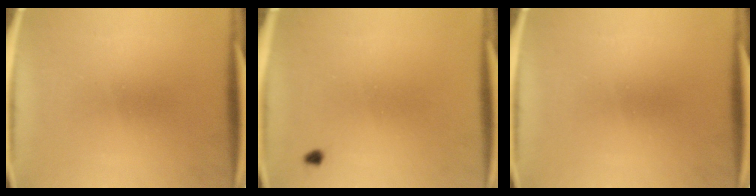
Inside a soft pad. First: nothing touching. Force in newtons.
{"total": 0.7}
{"total": 0.0}